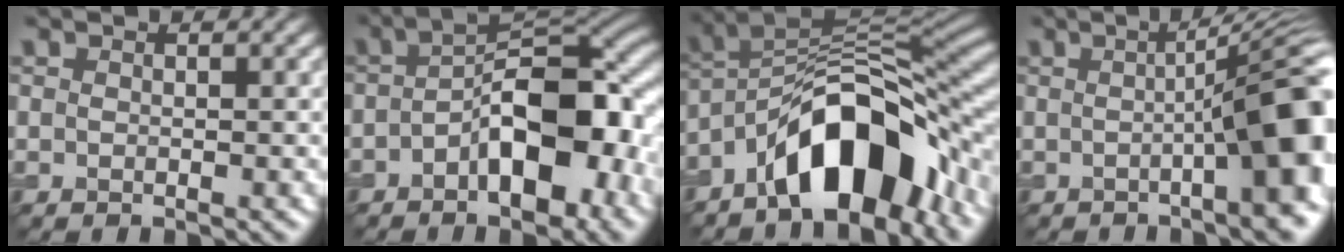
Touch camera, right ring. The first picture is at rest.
{"total": 10.2, "force": [-2.7, 4.6, 8.7], "torque": [-0.122, 0.022, -0.041]}
{"total": 11.4, "force": [-6.1, 4.9, 8.3], "torque": [-0.112, 0.025, -0.106]}
{"total": 12.7, "force": [-1.1, 2.9, 12.3], "torque": [-0.103, 0.020, -0.018]}